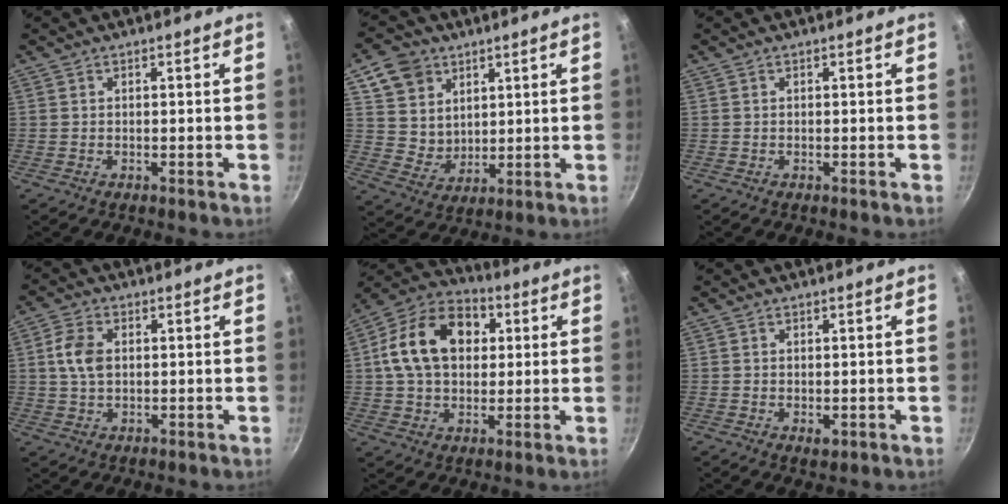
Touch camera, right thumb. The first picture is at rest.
{"total": 10.1, "force": [5.0, 8.1, 3.6], "torque": [-0.035, -0.017, 0.099]}
{"total": 0.0}
{"total": 6.1, "force": [0.8, 4.0, 4.5], "torque": [-0.080, 0.006, 0.012]}
{"total": 17.4, "force": [3.5, 12.5, 11.7], "torque": [-0.174, 0.022, 0.044]}
{"total": 1.7, "force": [-0.2, 1.1, 1.3], "torque": [-0.019, -0.005, -0.003]}